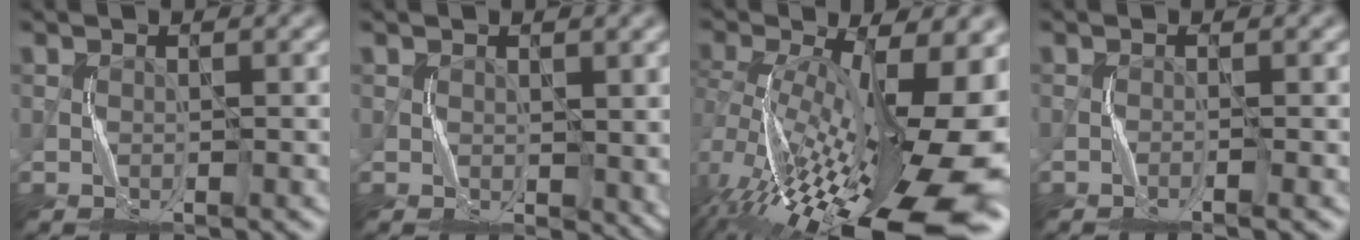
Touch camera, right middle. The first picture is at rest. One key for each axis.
{"total": 2.2, "fx": 0.4, "fy": 1.5, "fz": 1.5, "tx": -0.019, "ty": -0.005, "tz": 0.012}
{"total": 18.6, "fx": -4.5, "fy": 7.1, "fz": 16.6, "tx": -0.275, "ty": -0.016, "tz": -0.069}
{"total": 0.7, "fx": -0.5, "fy": -0.1, "fz": 0.5, "tx": -0.008, "ty": 0.001, "tz": -0.012}